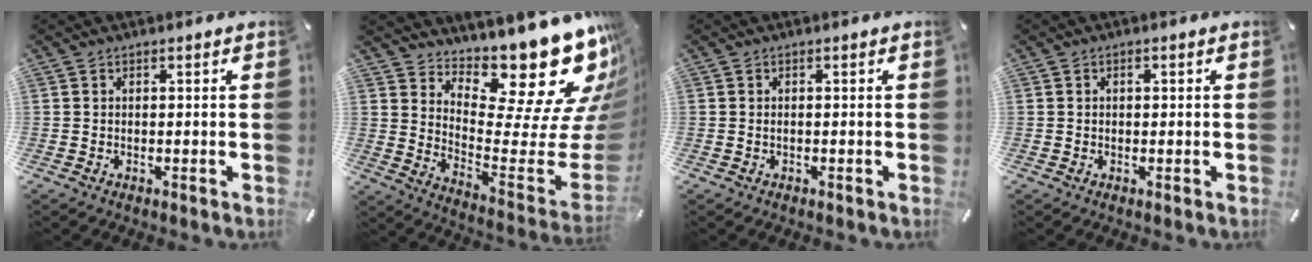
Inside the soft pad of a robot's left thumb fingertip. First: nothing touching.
{"total": 21.6, "force": [15.9, 7.2, 12.8], "torque": [-0.128, -0.151, 0.251]}
{"total": 0.6, "force": [-0.1, 0.4, 0.4], "torque": [-0.010, 0.000, -0.003]}
{"total": 0.8, "force": [0.2, 0.6, 0.5], "torque": [-0.011, 0.003, 0.002]}